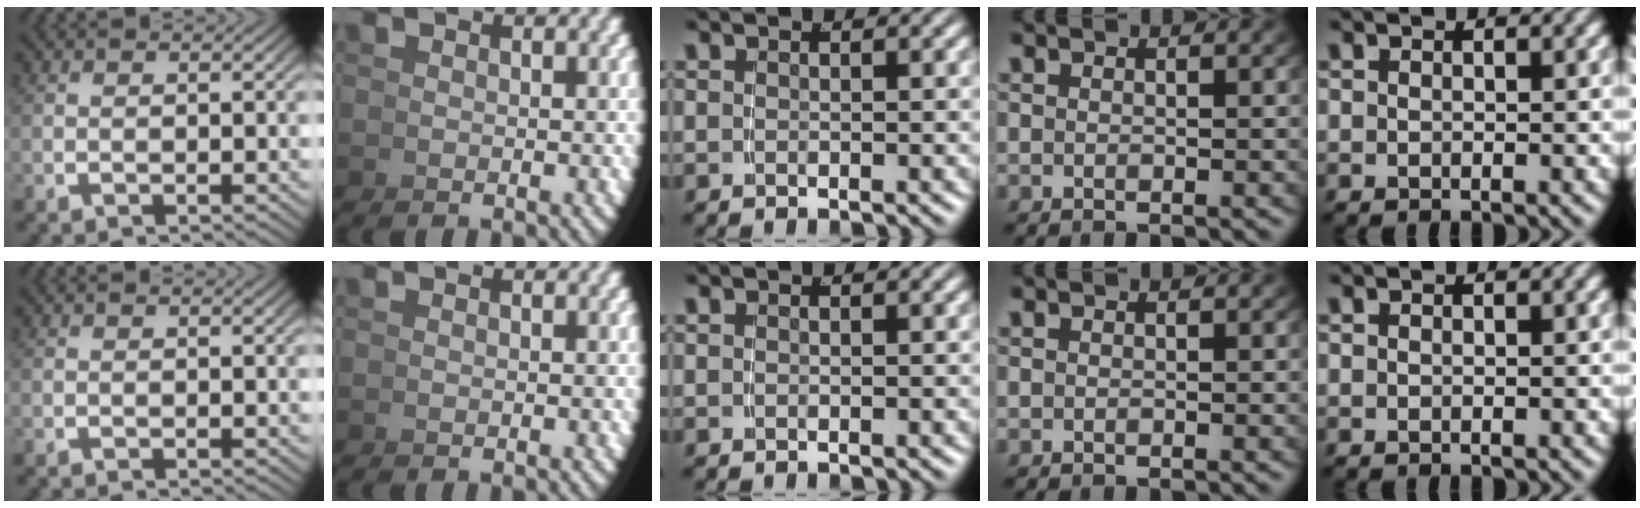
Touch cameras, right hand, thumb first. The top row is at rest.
{}